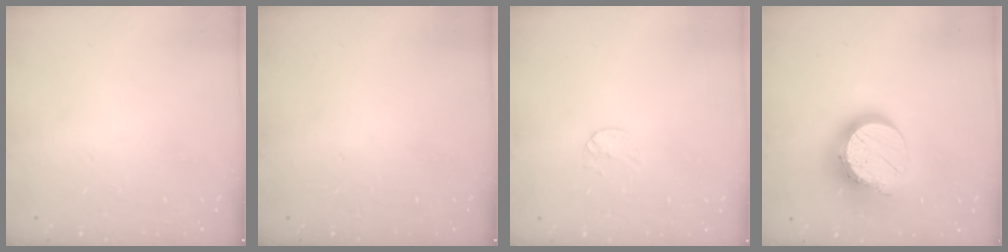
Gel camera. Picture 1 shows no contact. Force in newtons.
{"total": 0.0}
{"total": 4.3, "press": 4.3, "slide": 0.4}
{"total": 15.1, "press": 15.0, "slide": 1.7}